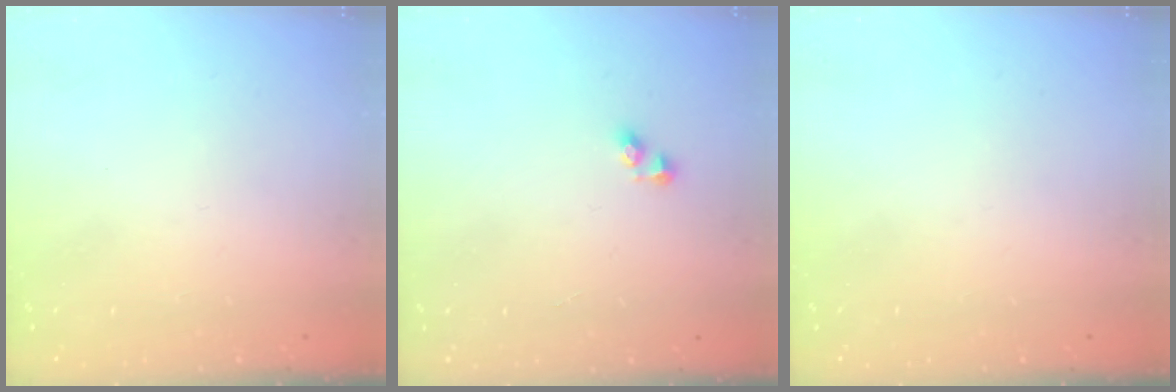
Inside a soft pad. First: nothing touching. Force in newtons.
{"total": 2.5, "press": 2.5, "slide": 0.2}
{"total": 0.0}